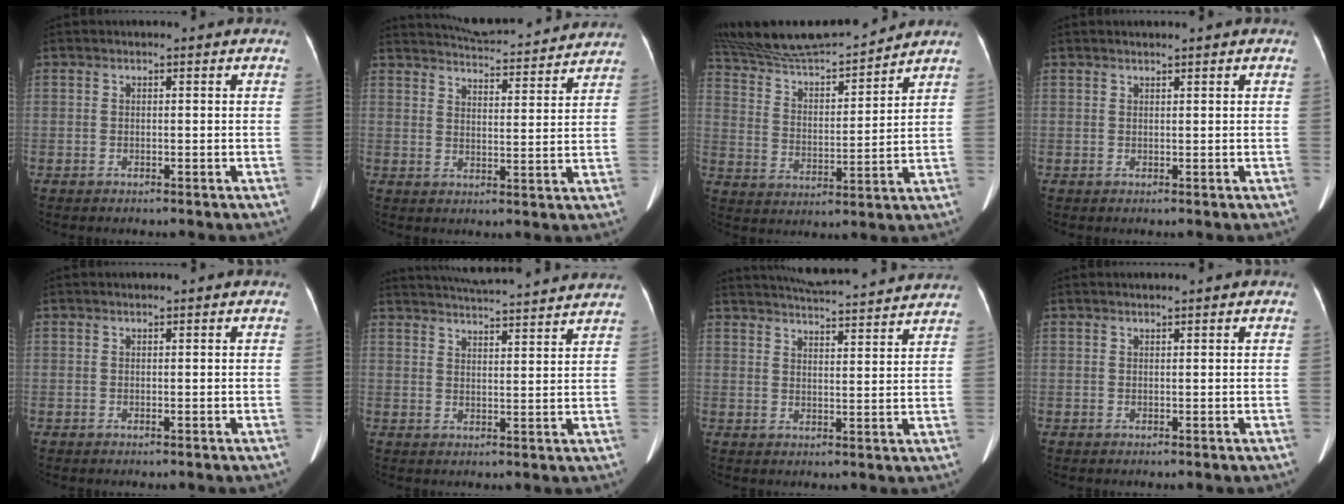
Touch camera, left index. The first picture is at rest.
{"total": 17.0, "force": [16.3, 1.7, 4.7], "torque": [-0.073, 0.005, 0.214]}
{"total": 17.0, "force": [16.0, 1.2, 5.6], "torque": [-0.107, 0.010, 0.279]}
{"total": 1.0, "force": [0.9, 0.0, 0.5], "torque": [-0.009, 0.008, 0.017]}
{"total": 0.0}
{"total": 17.4, "force": [16.3, 0.6, 6.1], "torque": [-0.101, 0.016, 0.218]}
{"total": 17.7, "force": [16.5, 1.3, 6.1], "torque": [-0.094, 0.016, 0.218]}
{"total": 0.7, "force": [0.6, 0.0, 0.4], "torque": [-0.007, 0.006, 0.012]}